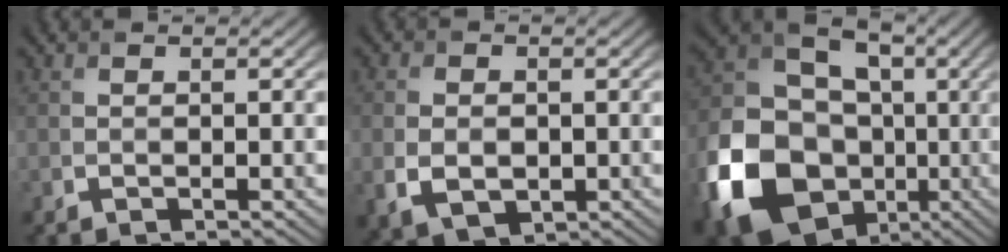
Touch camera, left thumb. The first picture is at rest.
{"total": 4.7, "force": [-0.8, 3.3, 3.3], "torque": [-0.073, -0.012, -0.011]}
{"total": 18.1, "force": [-5.8, 14.0, 9.9], "torque": [-0.239, -0.026, -0.110]}